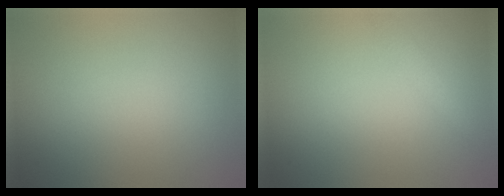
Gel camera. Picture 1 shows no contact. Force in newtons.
{"total": 1.3, "press": 1.3, "slide": 0.1}